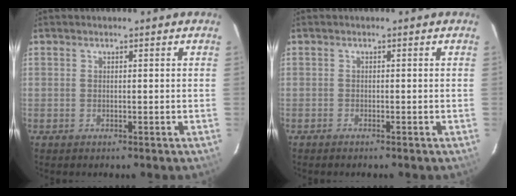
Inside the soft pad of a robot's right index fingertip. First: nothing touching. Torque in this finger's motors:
{"motor_torque": [0.03, 0.03, 0.04, 0.01]}